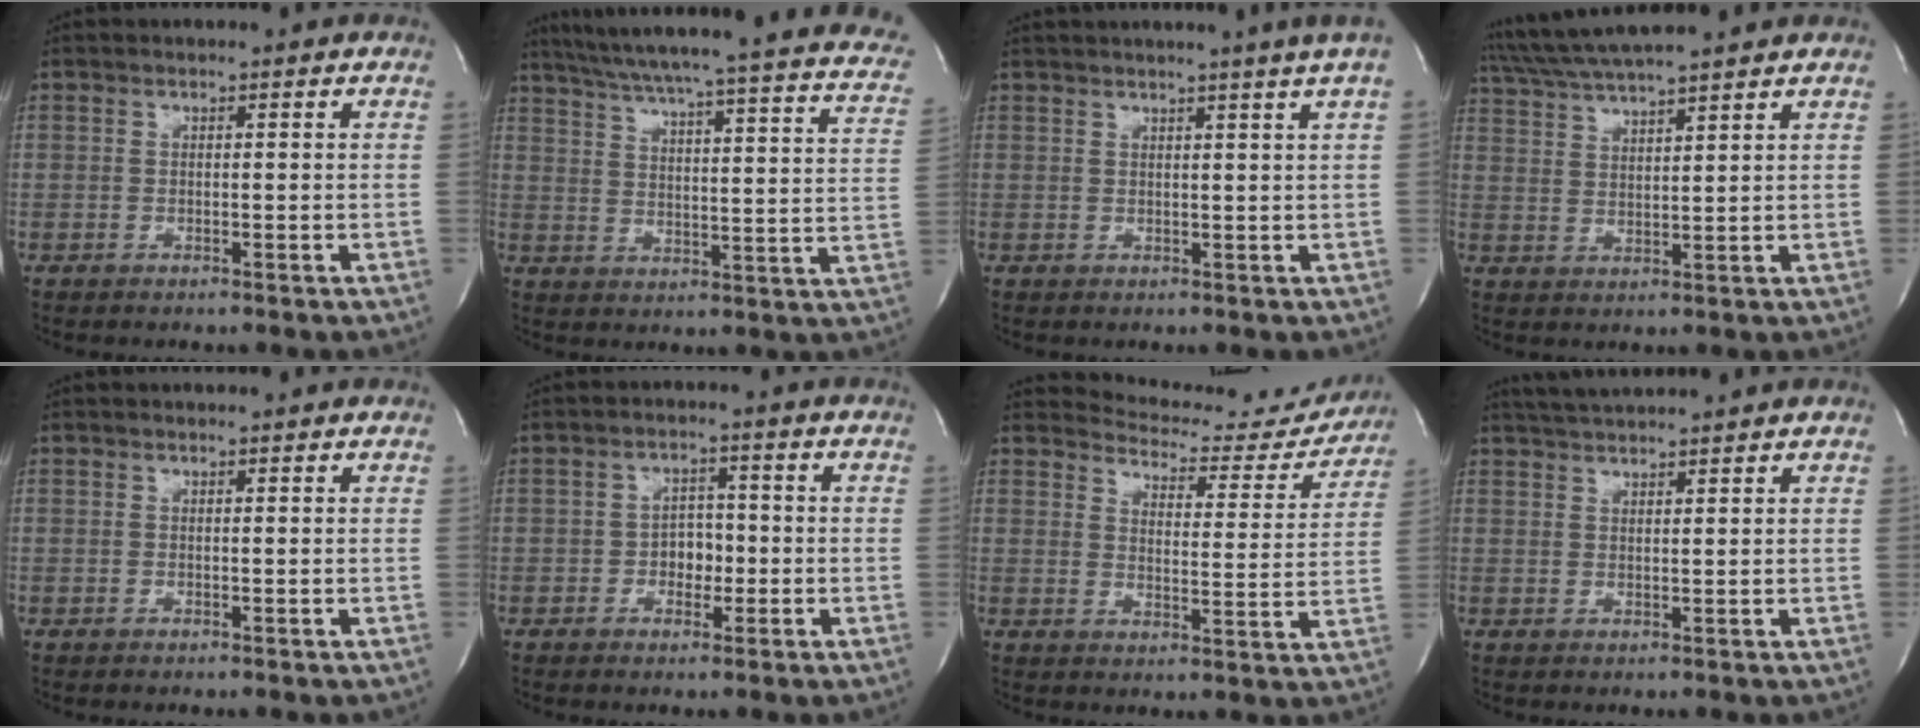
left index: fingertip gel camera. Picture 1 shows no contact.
{"total": 28.1, "force": [22.5, 3.2, 16.5], "torque": [-0.232, -0.025, 0.270]}
{"total": 5.5, "force": [4.3, -1.8, 2.8], "torque": [-0.034, 0.002, 0.047]}
{"total": 12.7, "force": [11.2, 0.5, 5.9], "torque": [-0.114, 0.029, 0.185]}
{"total": 1.6, "force": [1.5, 0.3, 0.2], "torque": [-0.011, 0.009, 0.014]}
{"total": 3.4, "force": [-1.0, 2.4, 2.1], "torque": [-0.026, 0.003, -0.020]}
{"total": 13.6, "force": [13.2, 3.4, 0.8], "torque": [0.008, -0.043, 0.146]}
{"total": 5.7, "force": [5.4, -0.4, 1.7], "torque": [-0.036, 0.025, 0.090]}